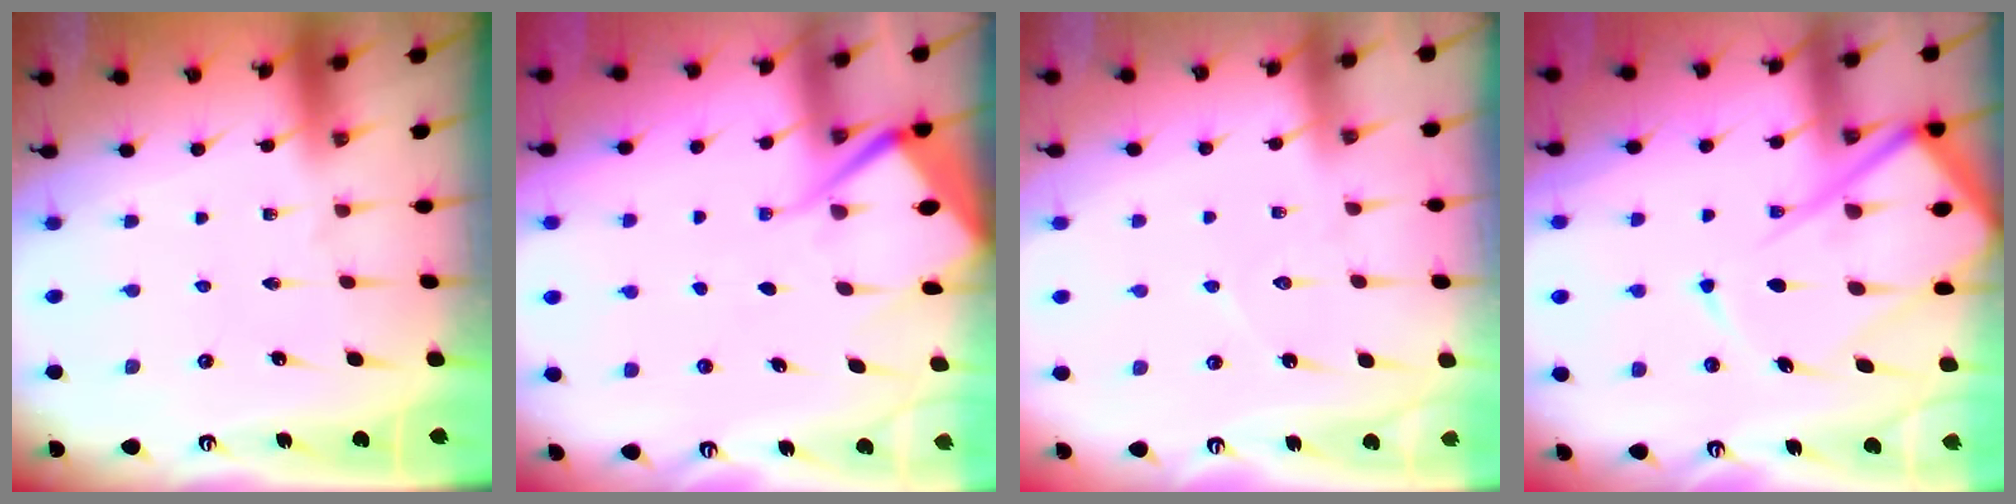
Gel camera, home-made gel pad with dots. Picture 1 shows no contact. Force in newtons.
{"total": 8.6, "press": 8.6, "slide": 0.9}
{"total": 5.9, "press": 5.8, "slide": 0.7}
{"total": 17.1, "press": 17.0, "slide": 1.8}